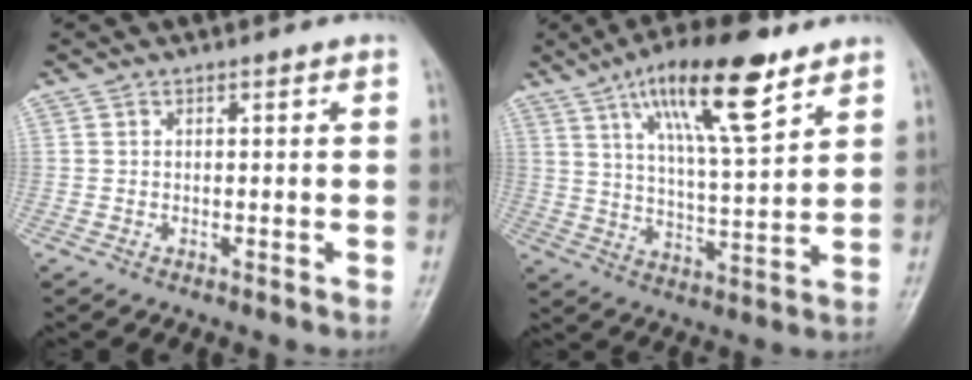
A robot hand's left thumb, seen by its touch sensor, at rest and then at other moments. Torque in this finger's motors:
{"motor_torque": [0.65, 0.58, 1.64, -1.13, 0.17]}